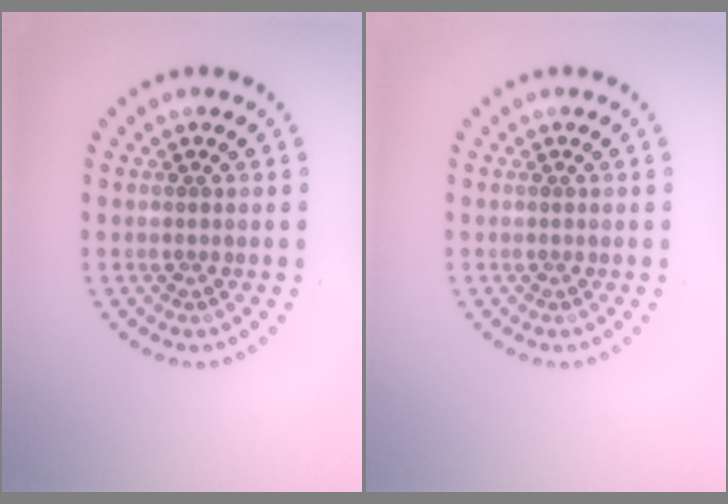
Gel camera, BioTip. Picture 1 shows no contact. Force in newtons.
{"total": 0.0}